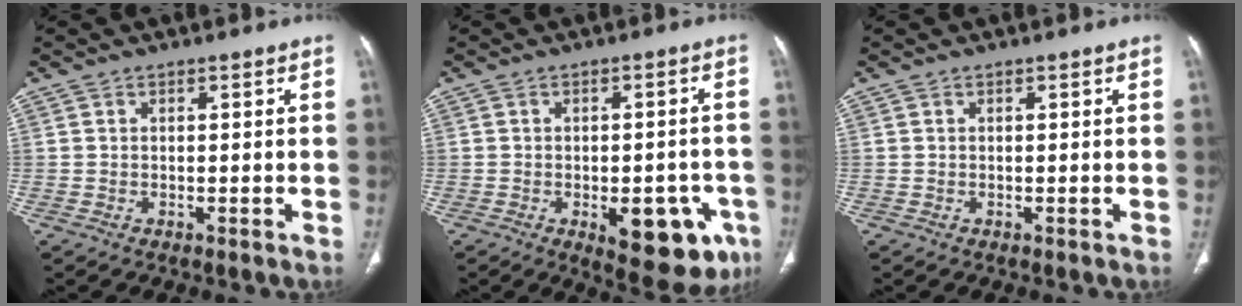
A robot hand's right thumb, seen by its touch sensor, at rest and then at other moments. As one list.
[{"total": 13.7, "force": [-5.4, 6.2, 10.9], "torque": [-0.106, 0.011, -0.056]}, {"total": 0.0}]